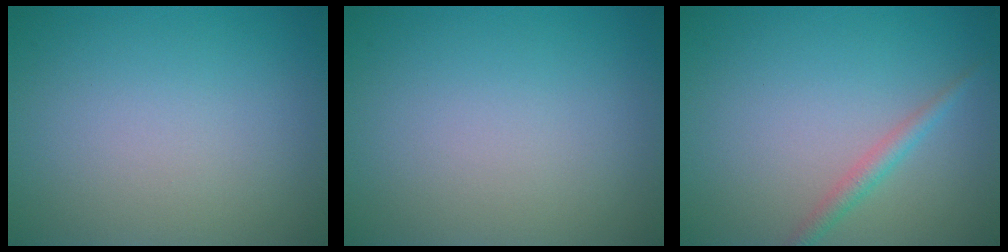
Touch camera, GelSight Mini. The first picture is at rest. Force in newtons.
{"total": 0.0}
{"total": 1.6, "press": 1.6, "slide": 0.0}